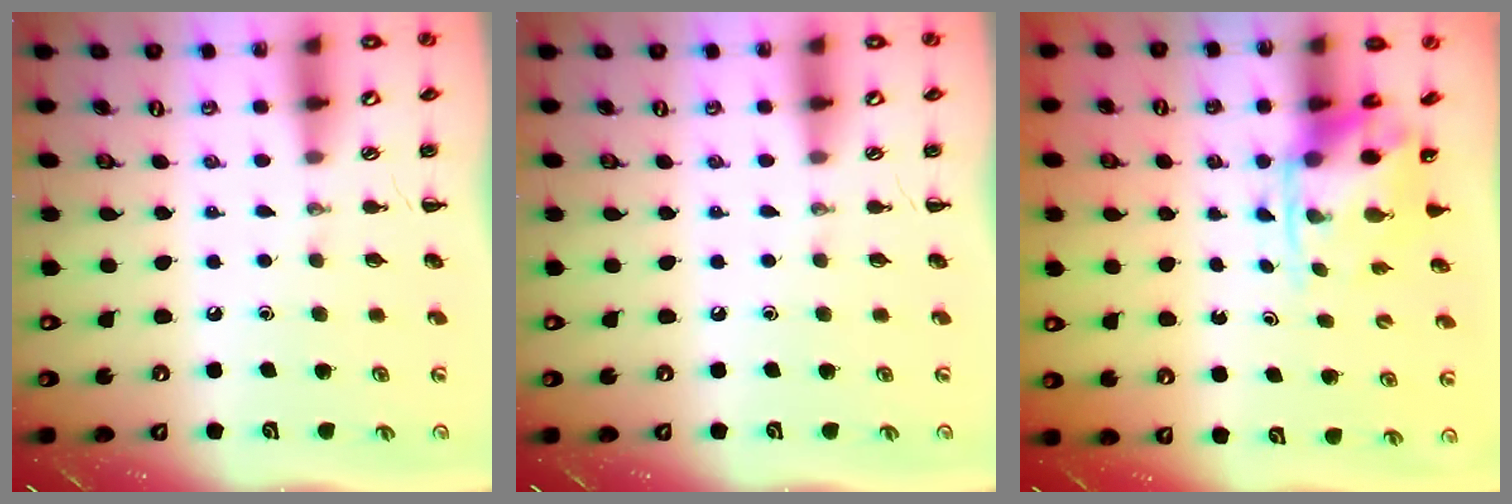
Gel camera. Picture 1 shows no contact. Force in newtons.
{"total": 0.0}
{"total": 4.0, "press": 3.8, "slide": 1.0}